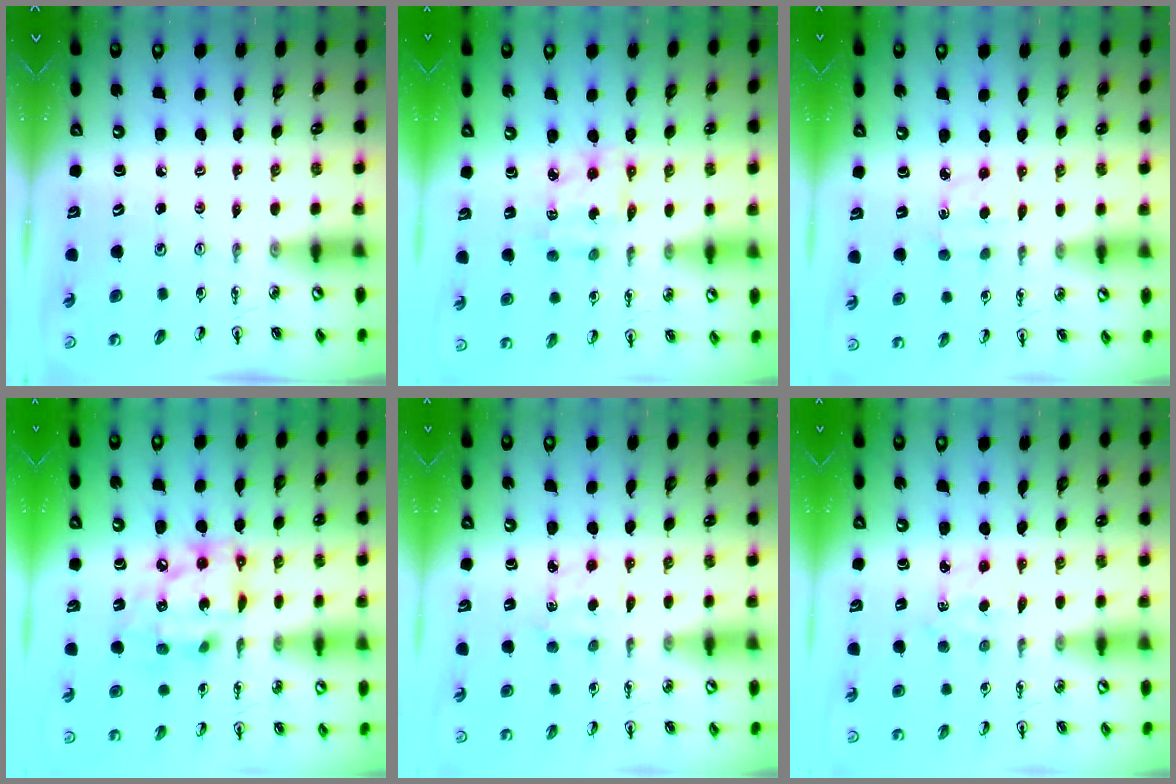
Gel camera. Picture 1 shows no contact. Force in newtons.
{"total": 3.9, "press": 3.9, "slide": 0.2}
{"total": 2.3, "press": 2.3, "slide": 0.3}
{"total": 14.1, "press": 14.0, "slide": 1.1}
{"total": 3.0, "press": 3.0, "slide": 0.4}
{"total": 1.7, "press": 1.7, "slide": 0.3}